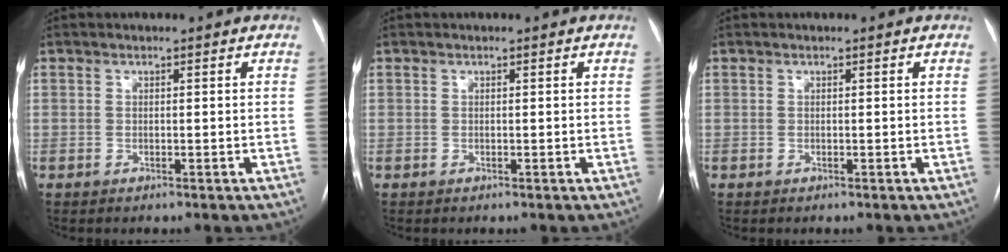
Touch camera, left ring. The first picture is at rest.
{"total": 0.0}
{"total": 0.0}